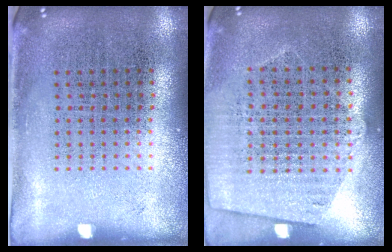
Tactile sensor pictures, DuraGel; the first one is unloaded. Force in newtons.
{"total": 1.2, "press": 1.1, "slide": 0.6}